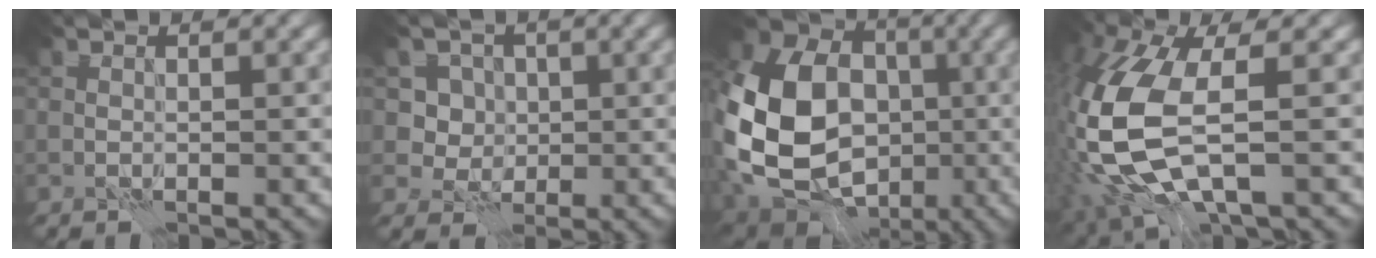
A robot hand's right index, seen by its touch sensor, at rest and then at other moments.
{"total": 3.3, "force": [0.4, 3.1, 0.9], "torque": [-0.014, -0.015, 0.011]}
{"total": 16.8, "force": [-2.7, 13.2, 10.0], "torque": [-0.217, -0.001, -0.047]}
{"total": 10.8, "force": [-1.6, 5.4, 9.2], "torque": [-0.232, -0.031, -0.027]}